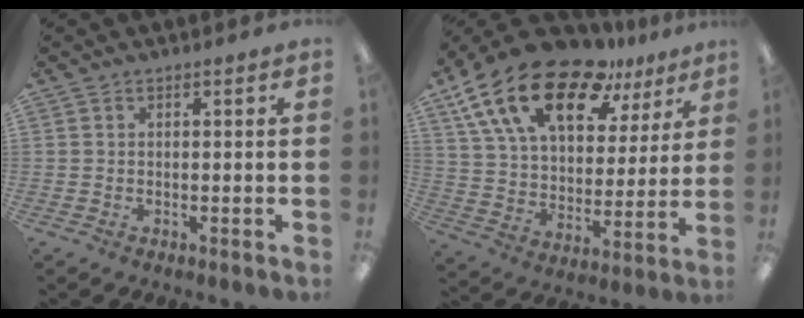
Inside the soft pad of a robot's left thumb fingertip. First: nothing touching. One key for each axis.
{"total": 21.6, "fx": 13.8, "fy": 10.5, "fz": 12.9, "tx": -0.232, "ty": -0.070, "tz": 0.248}